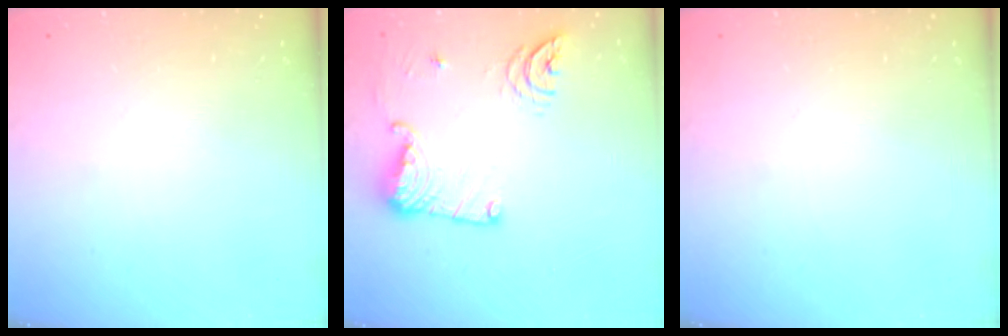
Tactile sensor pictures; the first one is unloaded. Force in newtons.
{"total": 14.3, "press": 14.2, "slide": 1.4}
{"total": 0.0}